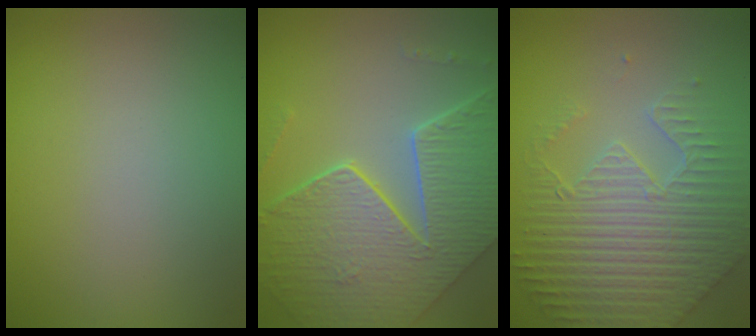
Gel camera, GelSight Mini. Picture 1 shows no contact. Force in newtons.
{"total": 8.9, "press": 6.3, "slide": 6.3}
{"total": 6.7, "press": 5.3, "slide": 4.2}